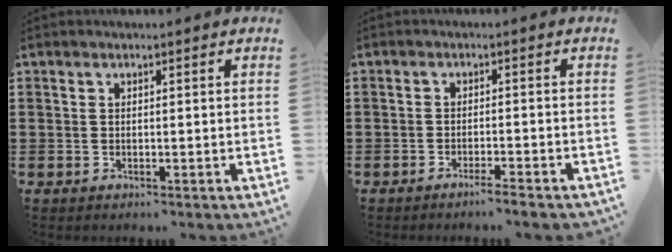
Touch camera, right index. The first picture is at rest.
{"total": 2.4, "force": [-2.1, -0.2, 1.2], "torque": [-0.019, 0.000, -0.039]}